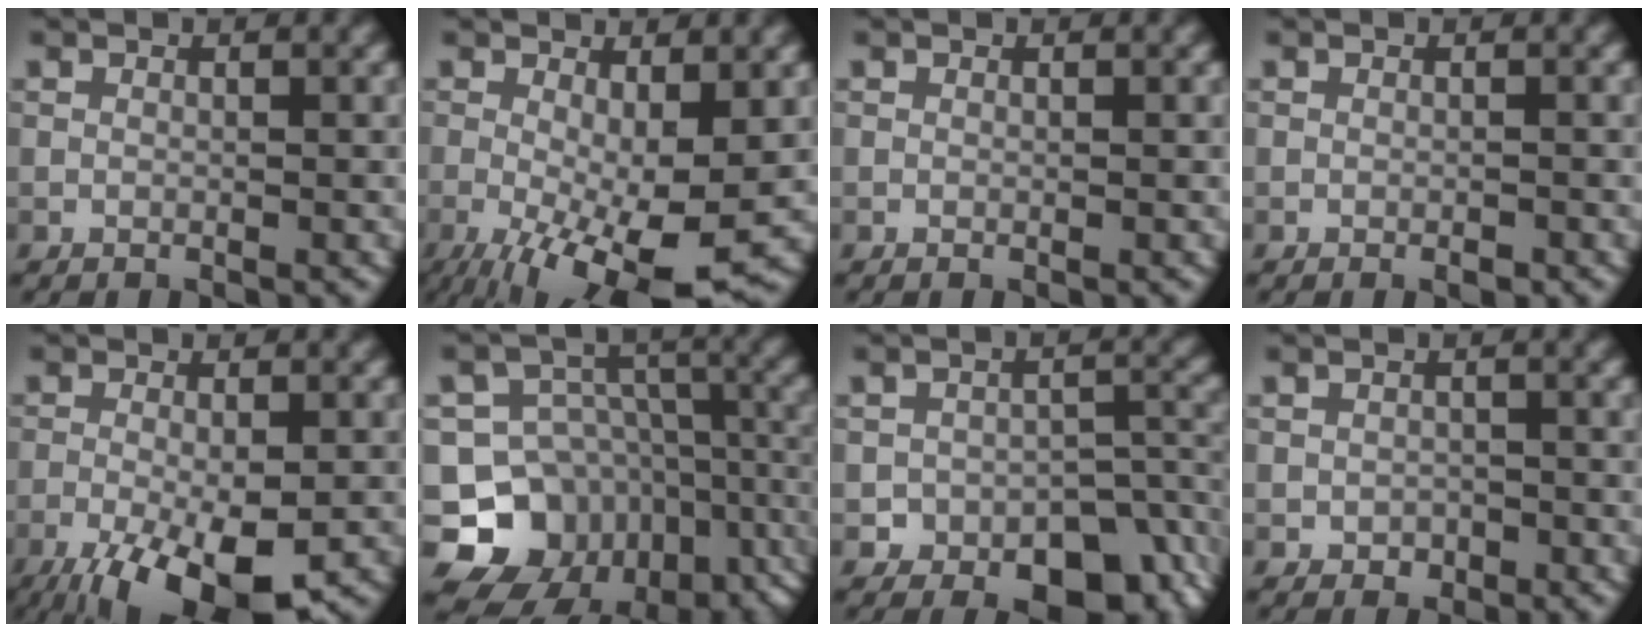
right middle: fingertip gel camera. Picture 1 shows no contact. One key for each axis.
{"total": 9.5, "fx": -2.7, "fy": 3.1, "fz": 8.6, "tx": -0.155, "ty": -0.021, "tz": -0.036}
{"total": 0.0}
{"total": 0.8, "fx": -0.4, "fy": 0.3, "fz": 0.6, "tx": -0.007, "ty": -0.001, "tz": -0.005}
{"total": 9.3, "fx": -5.0, "fy": 2.9, "fz": 7.3, "tx": -0.131, "ty": -0.022, "tz": -0.079}
{"total": 13.6, "fx": -6.3, "fy": 10.3, "fz": 6.2, "tx": -0.119, "ty": -0.013, "tz": -0.088}
{"total": 8.2, "fx": -4.3, "fy": 4.9, "fz": 4.9, "tx": -0.051, "ty": -0.015, "tz": -0.064}
{"total": 1.4, "fx": -0.6, "fy": 1.2, "fz": 0.6, "tx": -0.008, "ty": -0.004, "tz": -0.012}